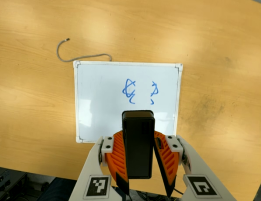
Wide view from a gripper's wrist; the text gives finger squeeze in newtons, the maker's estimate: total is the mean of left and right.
{"total": 8.7, "left": 8.0, "right": 9.4}